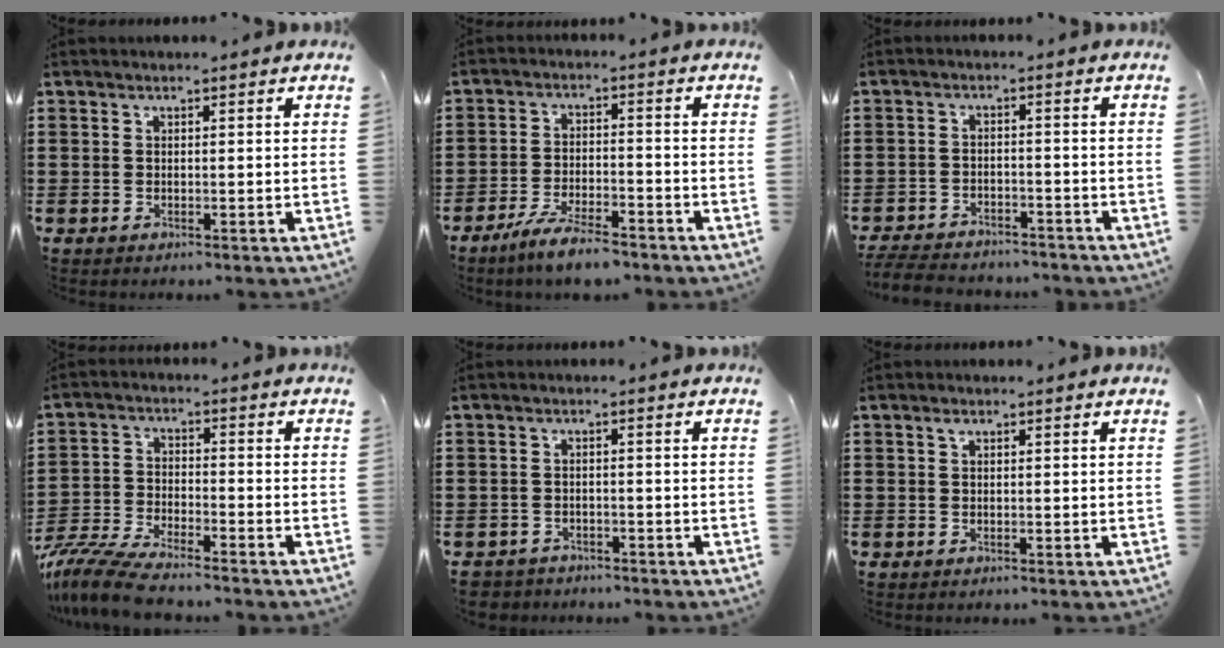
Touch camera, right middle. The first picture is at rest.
{"total": 5.8, "force": [-5.0, 0.7, 2.8], "torque": [-0.063, -0.007, -0.100]}
{"total": 4.6, "force": [-4.5, 0.7, 0.6], "torque": [-0.013, 0.001, -0.094]}
{"total": 7.4, "force": [-6.9, 0.6, 2.6], "torque": [-0.075, -0.009, -0.142]}
{"total": 2.0, "force": [-2.0, 0.5, -0.2], "torque": [-0.002, -0.002, -0.045]}
{"total": 0.8, "force": [0.4, 0.3, 0.6], "torque": [-0.012, 0.004, 0.007]}